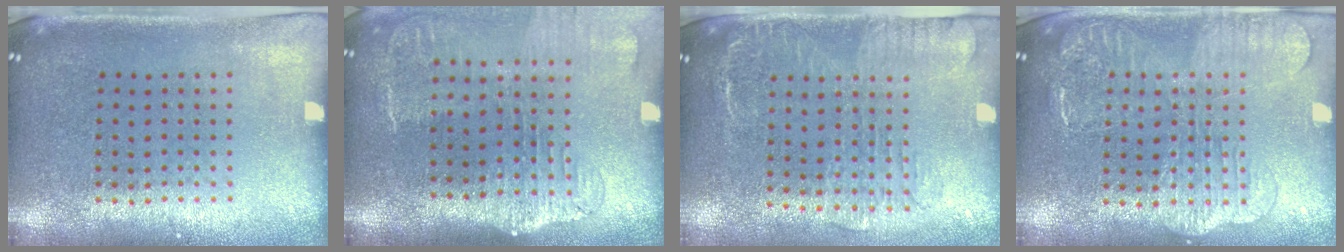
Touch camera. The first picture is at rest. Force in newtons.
{"total": 2.1, "press": 1.7, "slide": 1.2}
{"total": 2.0, "press": 1.6, "slide": 1.2}
{"total": 2.2, "press": 2.1, "slide": 0.4}